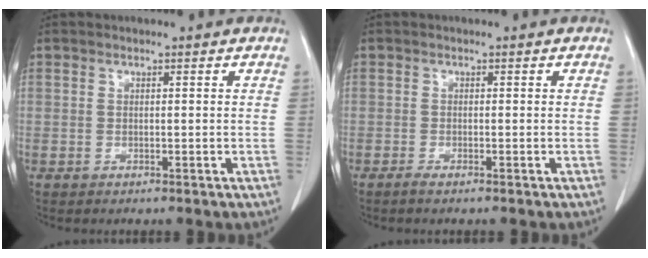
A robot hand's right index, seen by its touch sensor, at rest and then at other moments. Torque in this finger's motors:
{"motor_torque": [0.18, -0.18, 0.04, 0.01]}